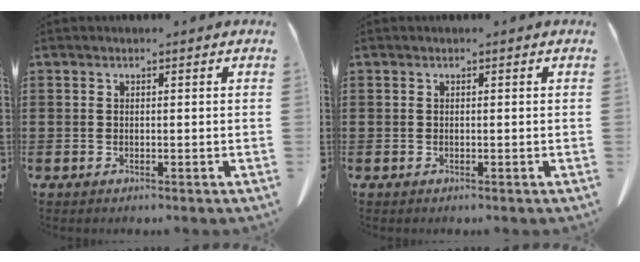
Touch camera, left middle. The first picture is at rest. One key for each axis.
{"total": 0.0}